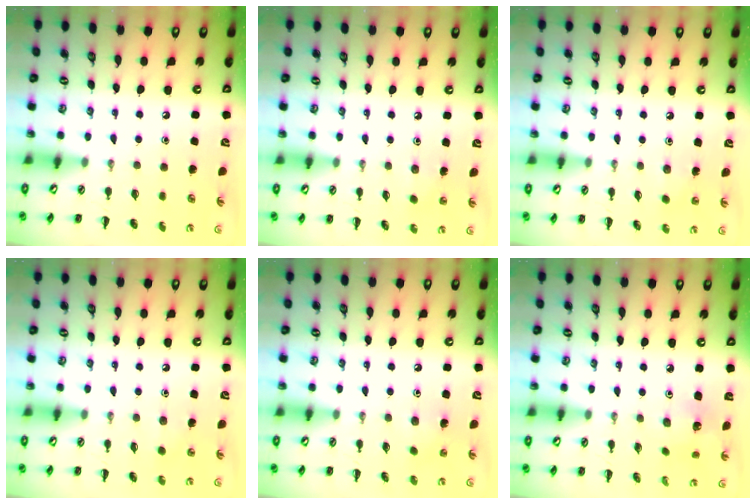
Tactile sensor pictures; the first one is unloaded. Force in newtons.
{"total": 2.5, "press": 2.4, "slide": 0.8}
{"total": 2.5, "press": 2.4, "slide": 0.8}
{"total": 1.7, "press": 1.6, "slide": 0.6}
{"total": 5.6, "press": 5.4, "slide": 1.4}
{"total": 2.1, "press": 2.0, "slide": 0.7}